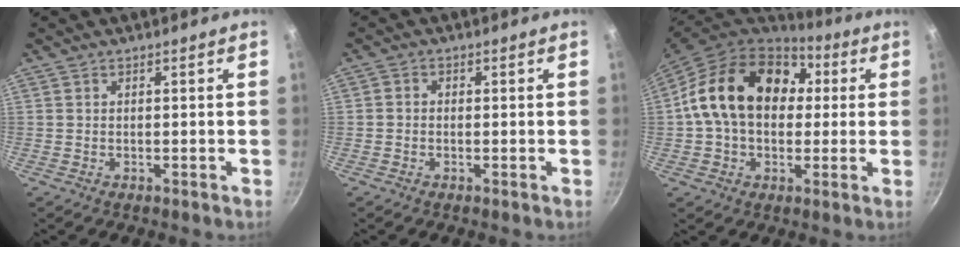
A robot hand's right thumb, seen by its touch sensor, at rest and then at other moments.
{"total": 1.2, "force": [-0.3, 1.0, 0.6], "torque": [-0.012, 0.006, -0.010]}
{"total": 20.7, "force": [3.6, 14.9, 13.9], "torque": [-0.214, 0.033, 0.048]}